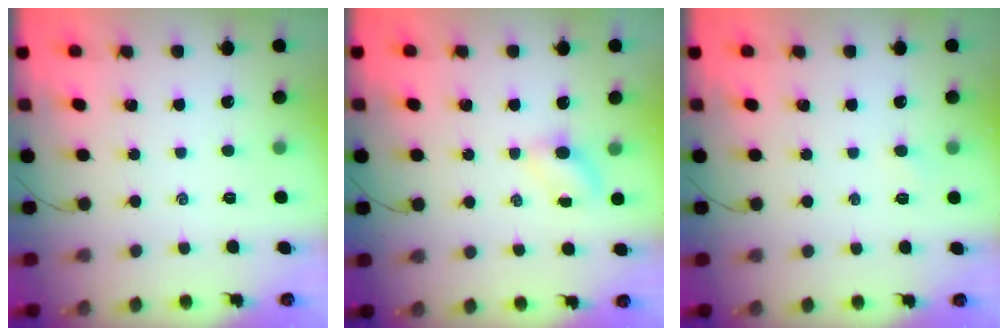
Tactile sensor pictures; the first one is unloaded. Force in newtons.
{"total": 3.5, "press": 3.4, "slide": 1.0}
{"total": 1.5, "press": 1.4, "slide": 0.6}